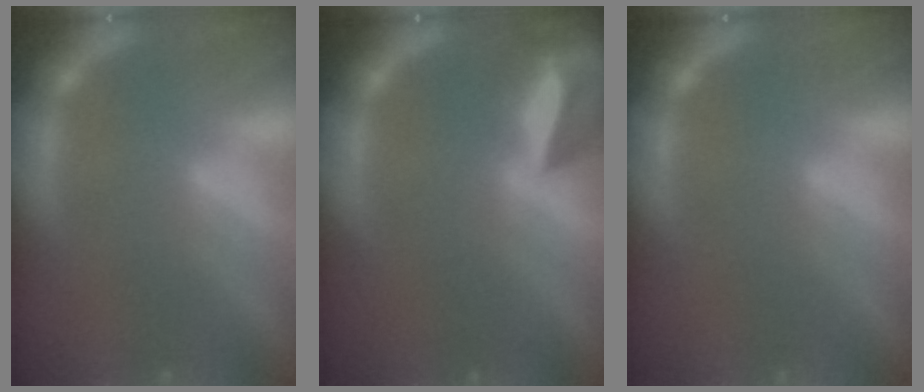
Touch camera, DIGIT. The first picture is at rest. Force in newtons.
{"total": 7.9}
{"total": 0.0}